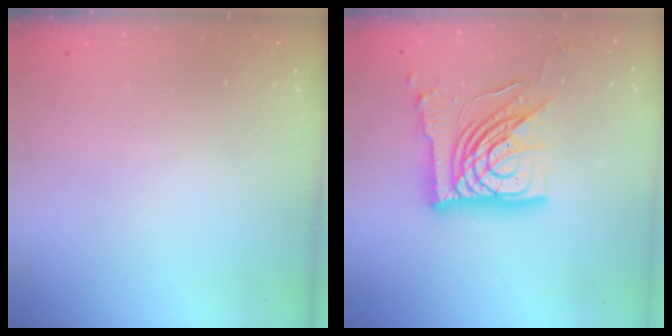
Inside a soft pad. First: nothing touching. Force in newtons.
{"total": 20.4, "press": 20.2, "slide": 2.2}